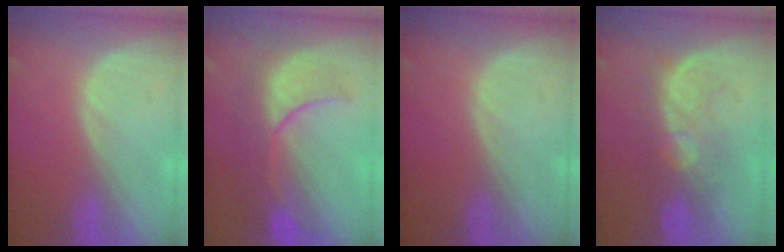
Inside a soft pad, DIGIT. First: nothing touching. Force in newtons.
{"total": 10.4, "press": 9.2, "slide": 5.0}
{"total": 0.0}
{"total": 8.0, "press": 7.8, "slide": 1.9}